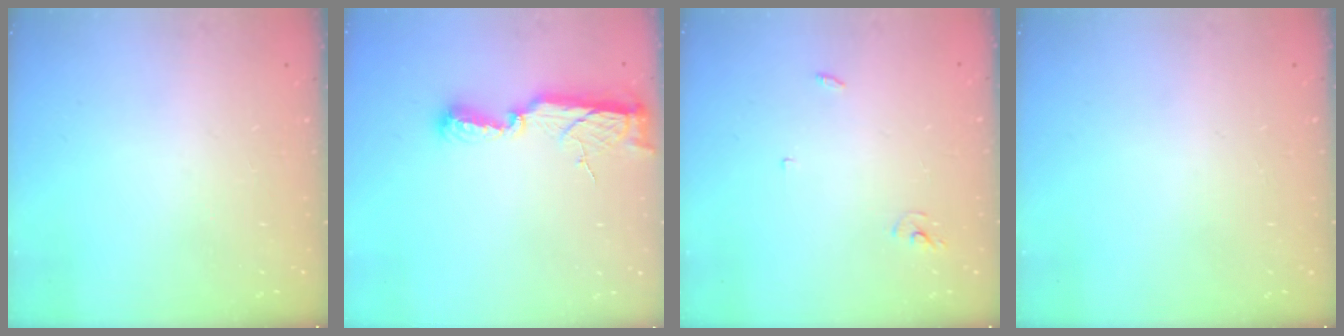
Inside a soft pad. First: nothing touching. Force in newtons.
{"total": 9.5, "press": 9.2, "slide": 2.7}
{"total": 2.5, "press": 2.5, "slide": 0.1}
{"total": 0.0}